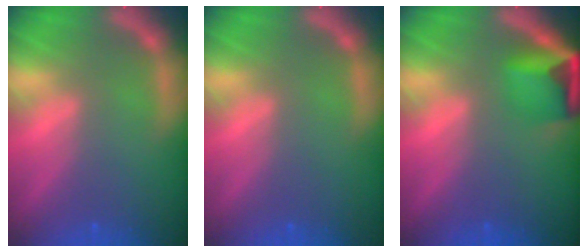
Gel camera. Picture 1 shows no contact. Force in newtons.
{"total": 0.0}
{"total": 5.4}